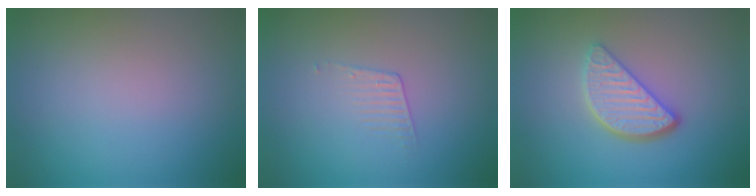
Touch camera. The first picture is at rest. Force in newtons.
{"total": 1.1, "press": 0.2, "slide": 1.1}
{"total": 3.9, "press": 3.1, "slide": 2.4}